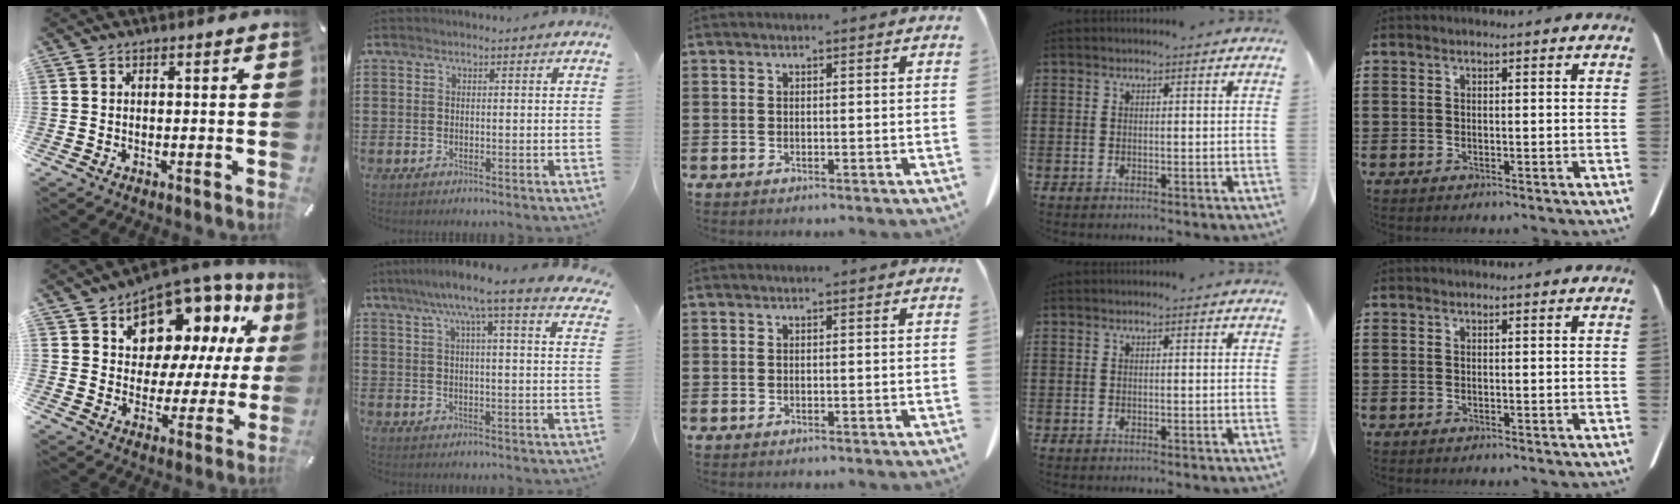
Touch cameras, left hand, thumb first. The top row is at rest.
{"thumb": {"total": 11.1, "force": [8.3, 6.9, 3.0], "torque": [-0.060, -0.084, 0.151]}, "index": {"total": 7.8, "force": [5.9, -0.1, 5.1], "torque": [-0.113, -0.025, 0.094]}}